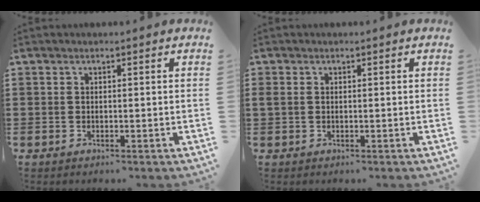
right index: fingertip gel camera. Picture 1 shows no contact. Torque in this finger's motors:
{"motor_torque": [0.55, 0.65, 0.02, 0.04]}